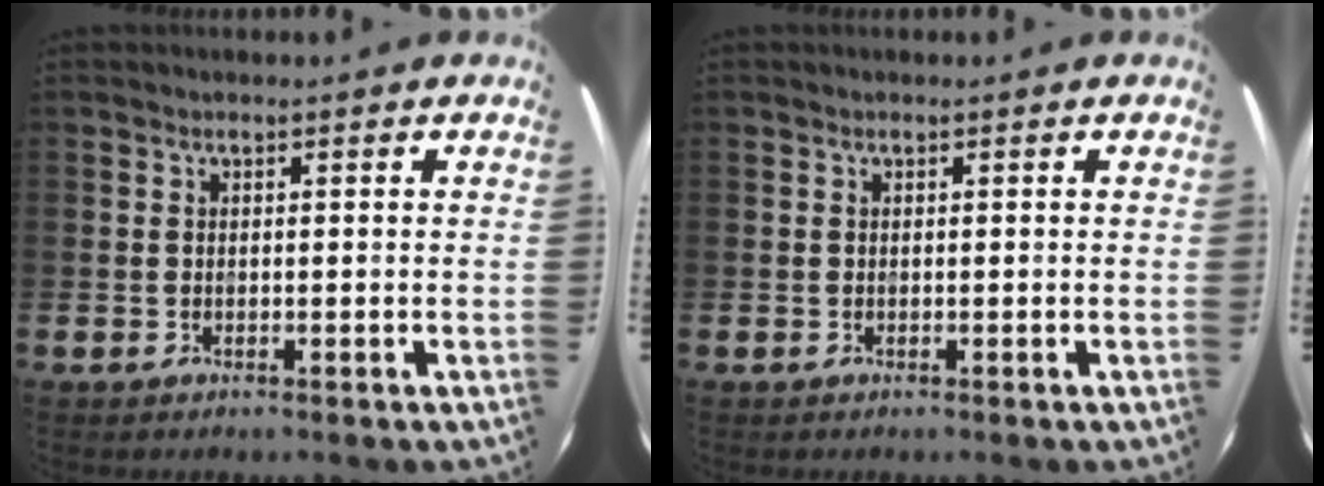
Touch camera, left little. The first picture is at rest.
{"total": 0.0}